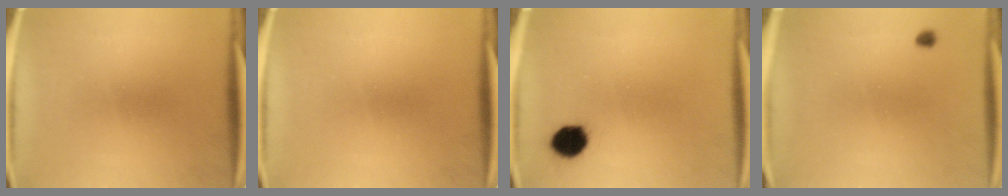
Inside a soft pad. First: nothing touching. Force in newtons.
{"total": 0.0}
{"total": 6.1}
{"total": 0.9}